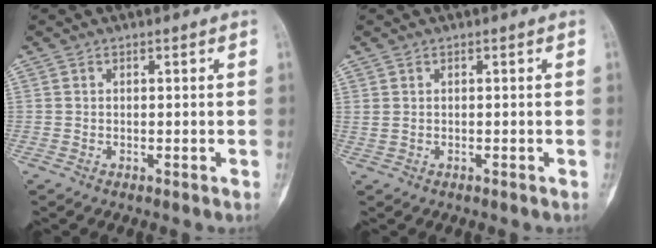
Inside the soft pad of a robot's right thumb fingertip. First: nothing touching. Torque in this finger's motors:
{"motor_torque": [-0.18, 0.28, 0.02, -0.33, -0.08]}